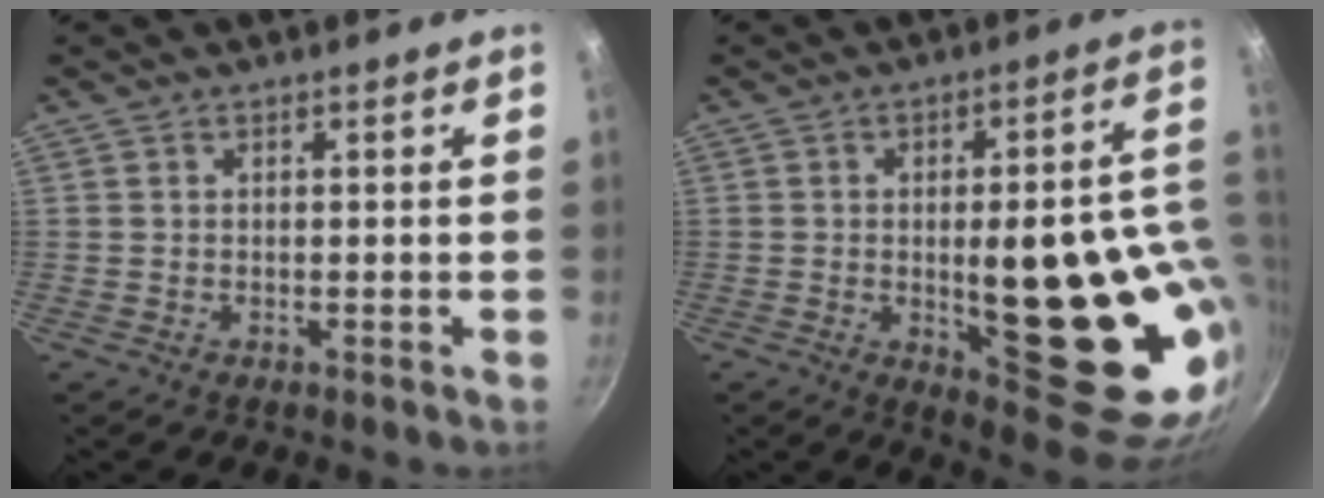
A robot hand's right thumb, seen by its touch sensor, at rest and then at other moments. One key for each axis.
{"total": 27.1, "fx": -2.5, "fy": 9.9, "fz": 25.1, "tx": -0.277, "ty": -0.008, "tz": -0.016}